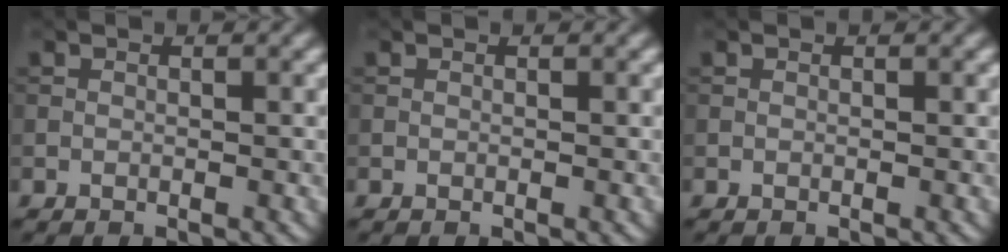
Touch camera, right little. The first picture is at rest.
{"total": 0.0}
{"total": 0.0}